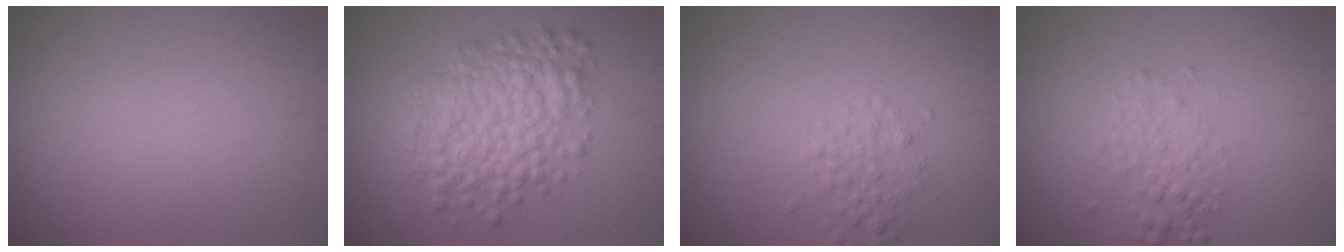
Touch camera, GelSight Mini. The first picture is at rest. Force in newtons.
{"total": 6.4, "press": 6.4, "slide": 0.1}
{"total": 1.7, "press": 1.7, "slide": 0.0}
{"total": 2.1, "press": 2.1, "slide": 0.1}